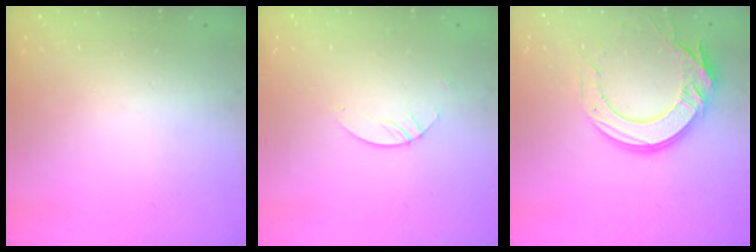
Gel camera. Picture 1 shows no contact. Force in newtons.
{"total": 2.4, "press": 2.4, "slide": 0.2}
{"total": 16.4, "press": 16.4, "slide": 1.2}